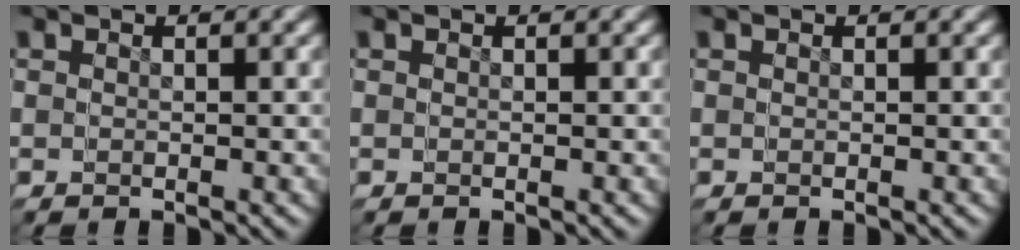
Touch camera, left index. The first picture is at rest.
{"total": 0.0}
{"total": 1.5, "force": [-0.4, -1.3, -0.5], "torque": [0.018, -0.015, 0.007]}